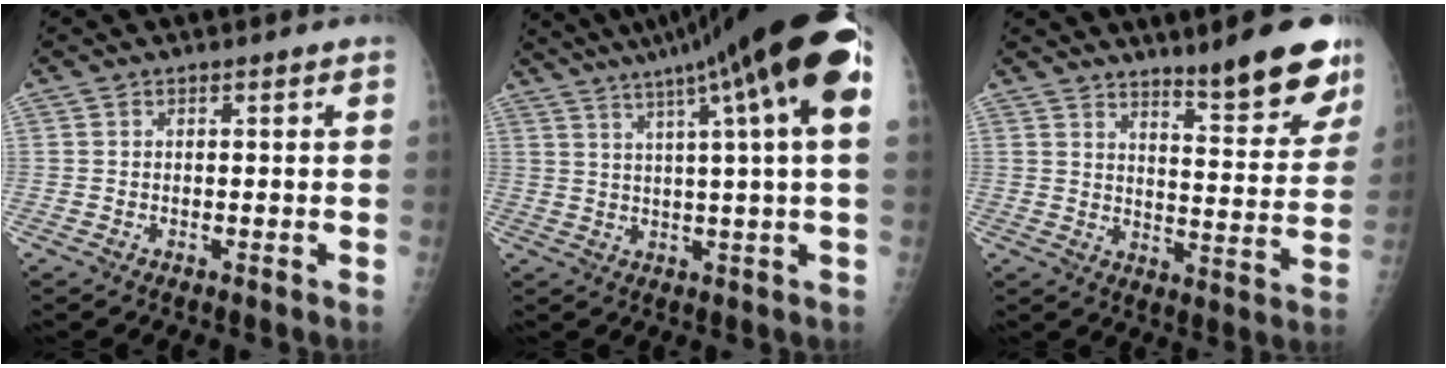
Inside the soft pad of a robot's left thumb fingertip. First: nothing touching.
{"total": 20.4, "force": [10.0, 0.9, 17.8], "torque": [-0.273, 0.021, 0.134]}
{"total": 14.2, "force": [10.5, 2.9, 9.2], "torque": [-0.084, -0.075, 0.148]}